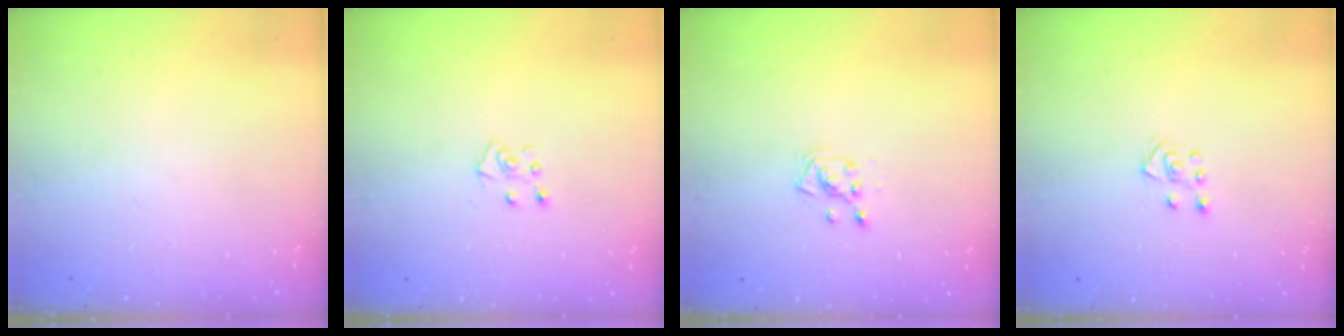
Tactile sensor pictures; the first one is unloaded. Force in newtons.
{"total": 5.1, "press": 5.1, "slide": 0.4}
{"total": 3.3, "press": 3.2, "slide": 0.5}
{"total": 4.3, "press": 4.2, "slide": 0.5}